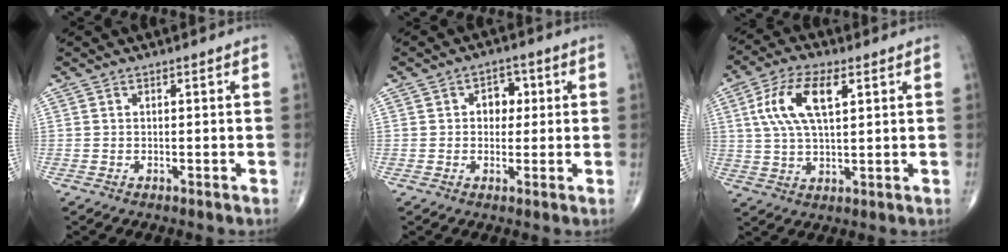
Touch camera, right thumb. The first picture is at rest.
{"total": 4.4, "force": [0.8, 3.3, 2.7], "torque": [-0.009, 0.004, 0.006]}
{"total": 11.2, "force": [3.6, 4.8, 9.4], "torque": [-0.191, 0.004, 0.068]}